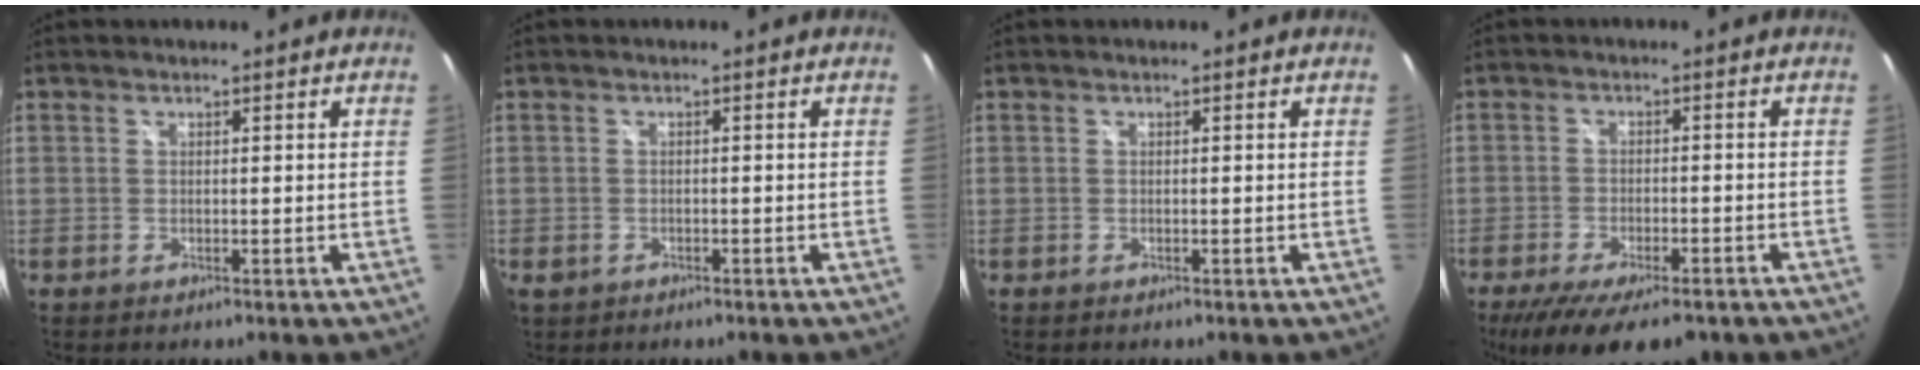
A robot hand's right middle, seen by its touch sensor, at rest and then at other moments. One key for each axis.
{"total": 2.4, "fx": -1.1, "fy": 1.8, "fz": 1.0, "tx": -0.024, "ty": -0.005, "tz": -0.017}
{"total": 0.0}
{"total": 13.0, "fx": -9.4, "fy": 4.3, "fz": 7.9, "tx": -0.164, "ty": -0.034, "tz": -0.148}